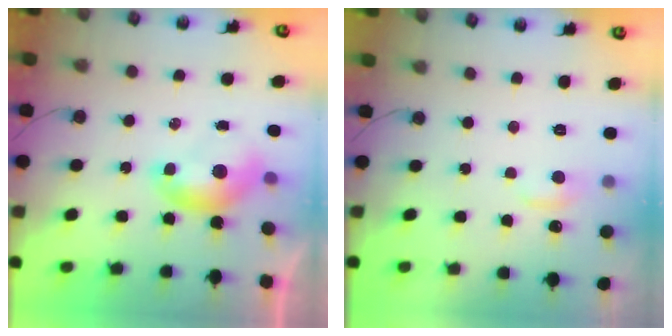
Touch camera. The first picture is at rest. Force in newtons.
{"total": 1.0, "press": 0.7, "slide": 0.7}